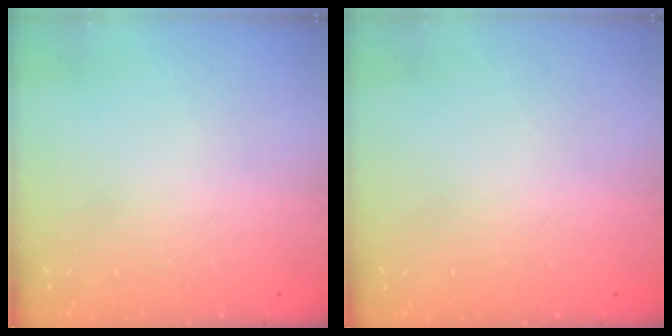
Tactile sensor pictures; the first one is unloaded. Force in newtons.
{"total": 0.0}